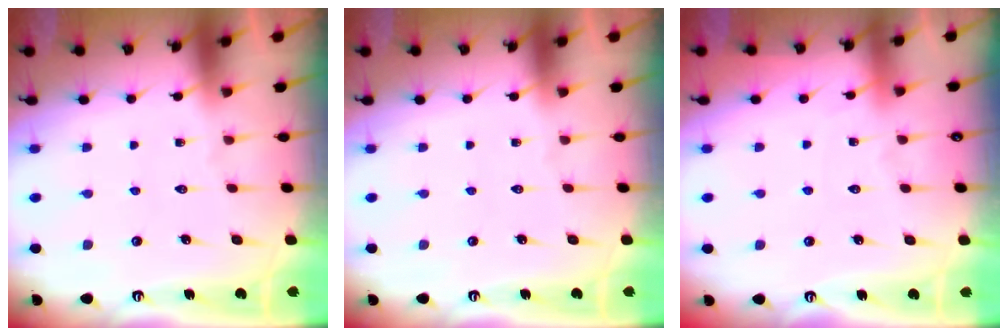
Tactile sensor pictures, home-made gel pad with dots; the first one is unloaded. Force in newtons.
{"total": 0.0}
{"total": 3.0, "press": 2.9, "slide": 0.4}